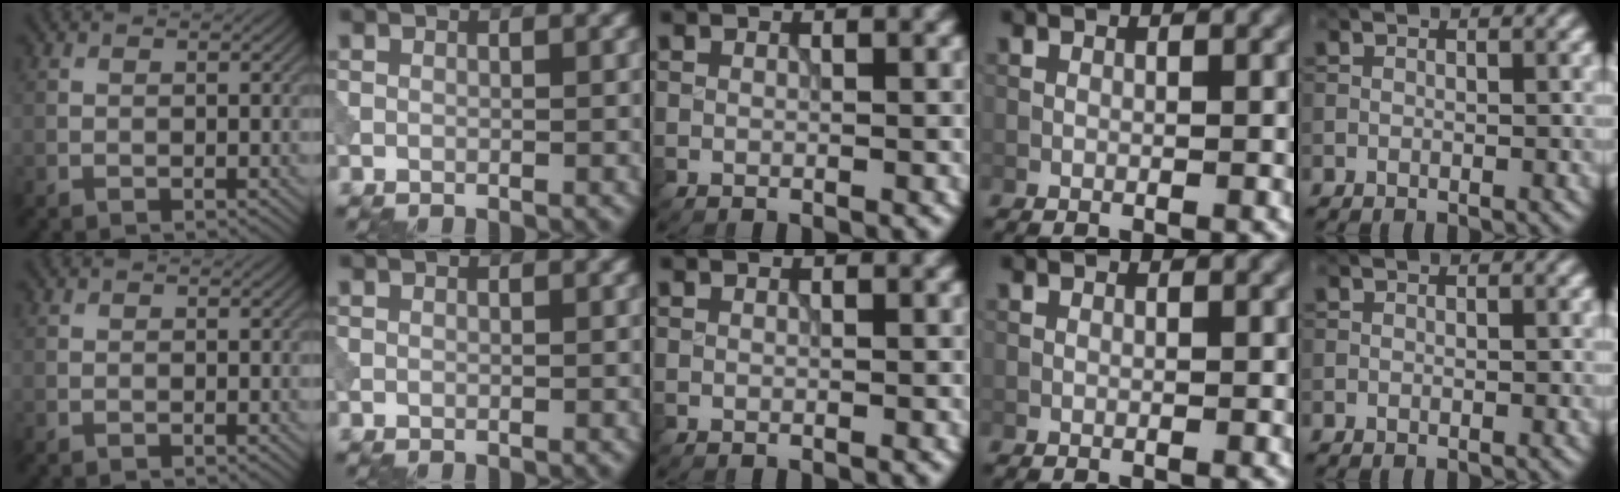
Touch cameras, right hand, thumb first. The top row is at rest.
{}